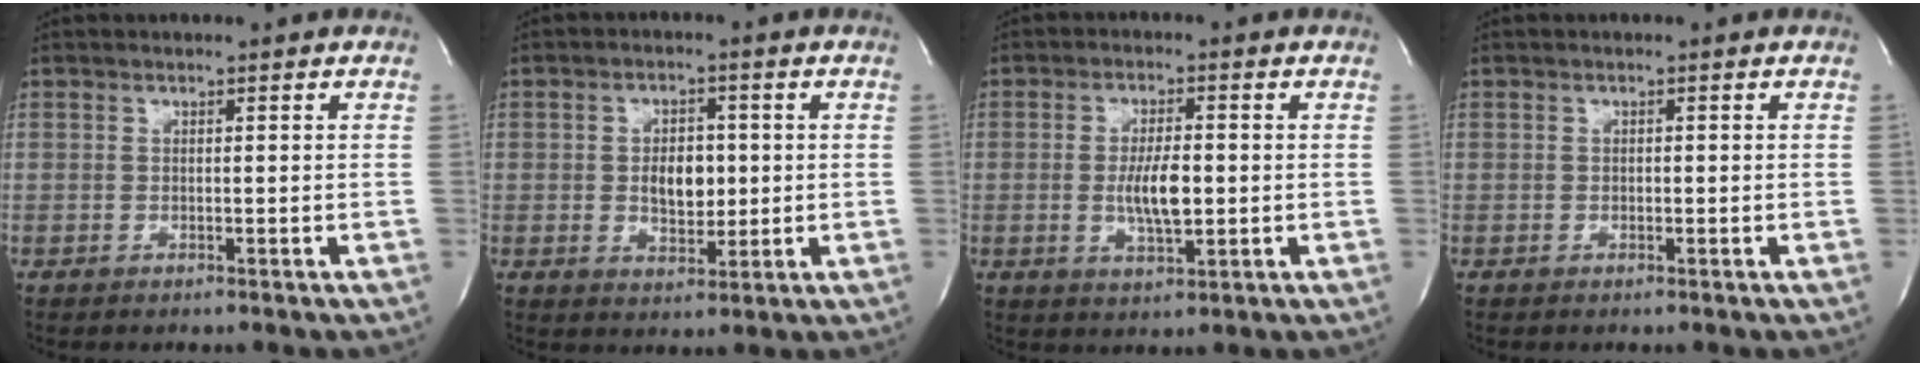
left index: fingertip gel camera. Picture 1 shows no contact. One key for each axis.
{"total": 5.3, "fx": -0.3, "fy": 3.2, "fz": 4.2, "tx": -0.071, "ty": -0.004, "tz": 0.002}
{"total": 5.9, "fx": -1.0, "fy": 1.7, "fz": 5.6, "tx": -0.109, "ty": -0.012, "tz": -0.013}
{"total": 0.6, "fx": -0.6, "fy": 0.2, "fz": 0.1, "tx": -0.001, "ty": -0.005, "tz": -0.011}